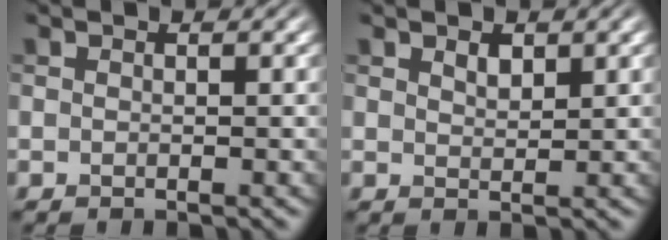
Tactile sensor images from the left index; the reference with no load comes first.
{"total": 1.3, "force": [0.9, 0.6, 0.7], "torque": [-0.013, -0.001, 0.018]}